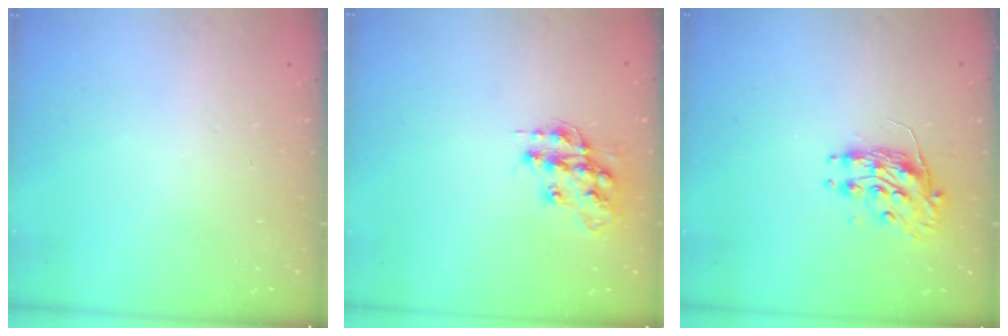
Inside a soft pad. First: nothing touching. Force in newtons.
{"total": 13.5, "press": 13.5, "slide": 0.8}
{"total": 8.8, "press": 8.8, "slide": 0.0}